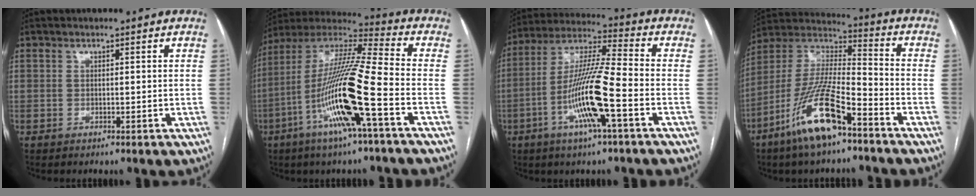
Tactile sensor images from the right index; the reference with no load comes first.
{"total": 18.8, "force": [-6.4, 0.2, 17.6], "torque": [-0.359, -0.010, -0.128]}
{"total": 14.0, "force": [-4.7, 0.5, 13.2], "torque": [-0.262, 0.001, -0.093]}
{"total": 16.0, "force": [-9.5, 3.3, 12.5], "torque": [-0.260, -0.014, -0.177]}